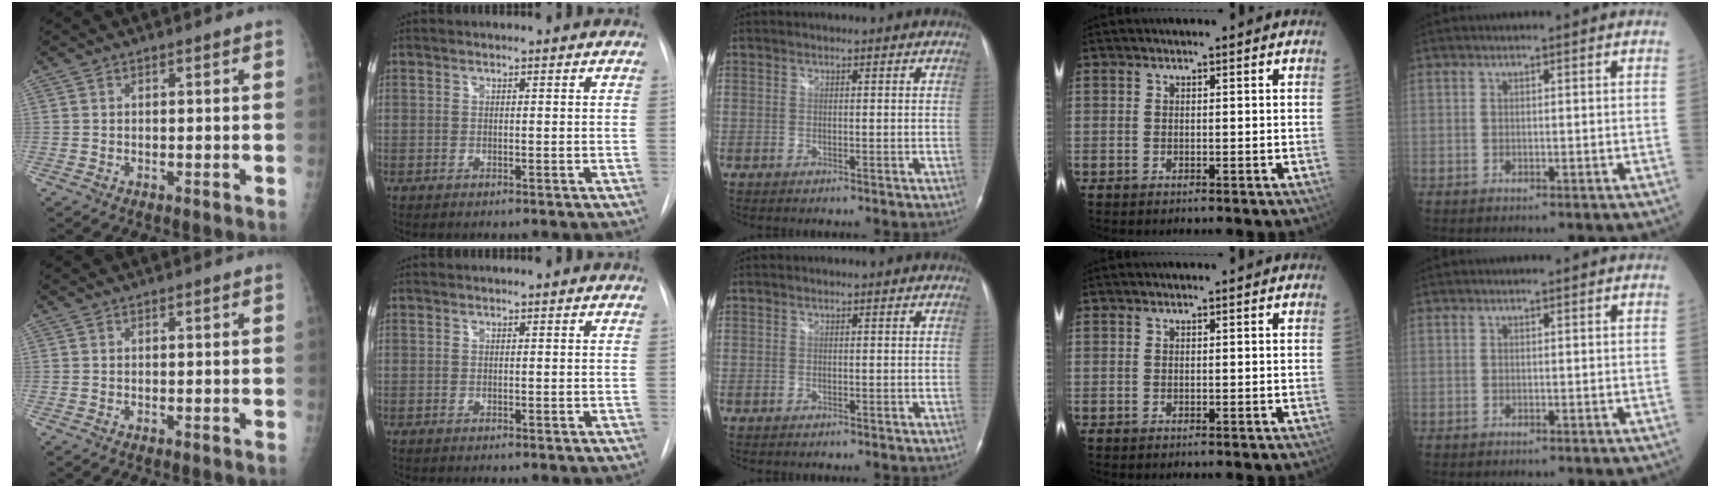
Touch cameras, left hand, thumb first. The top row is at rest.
{}